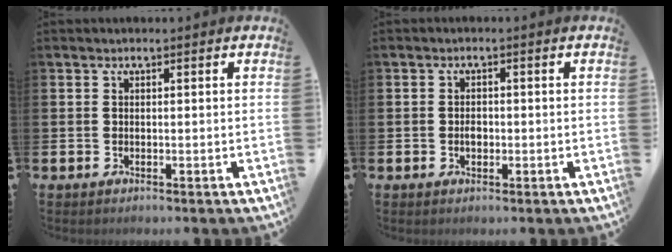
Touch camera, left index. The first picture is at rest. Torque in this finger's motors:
{"motor_torque": [0.38, 0.13, 0.00, 0.06]}